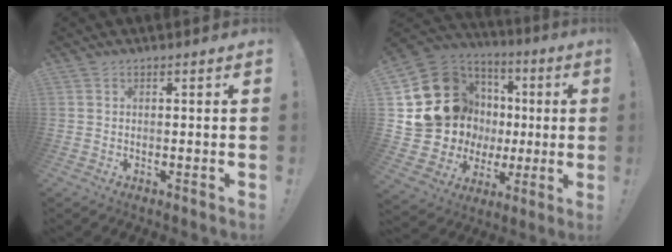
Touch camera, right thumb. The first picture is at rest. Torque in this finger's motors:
{"motor_torque": [0.45, 0.44, 0.08, -0.01, 0.32]}